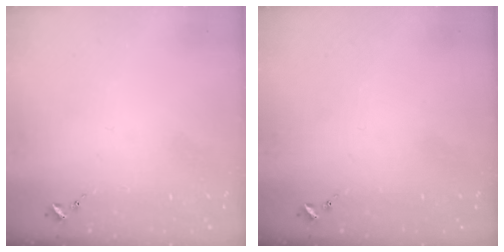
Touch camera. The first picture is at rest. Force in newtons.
{"total": 0.0}